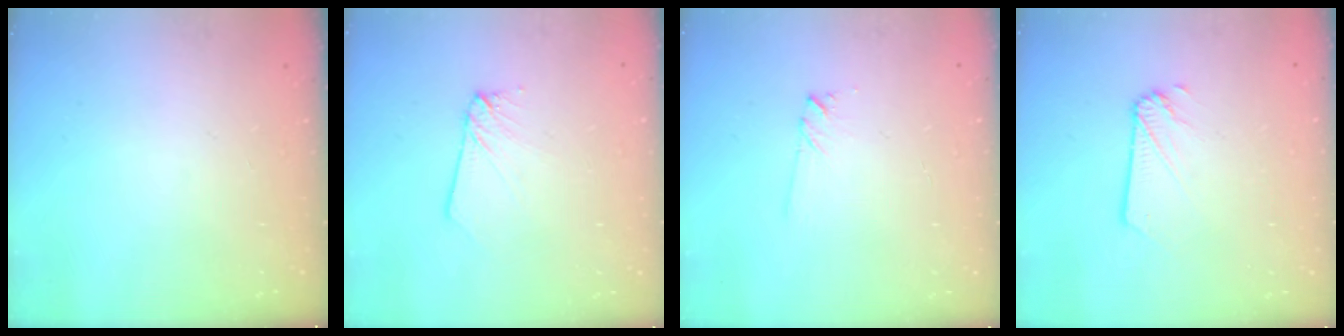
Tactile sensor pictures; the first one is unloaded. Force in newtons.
{"total": 3.3, "press": 3.3, "slide": 0.4}
{"total": 3.9, "press": 3.9, "slide": 0.4}
{"total": 2.3, "press": 2.3, "slide": 0.1}